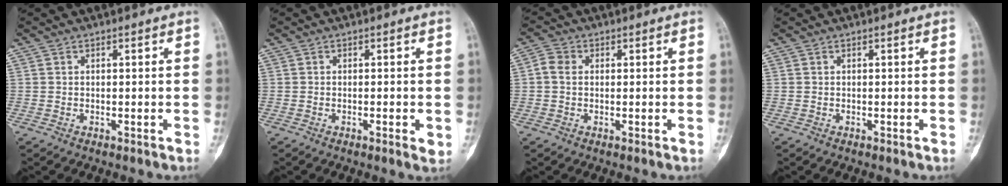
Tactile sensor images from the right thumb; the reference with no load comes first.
{"total": 2.1, "force": [-0.6, 0.6, 1.9], "torque": [-0.030, -0.004, -0.007]}
{"total": 2.7, "force": [0.0, 2.2, 1.7], "torque": [-0.031, 0.007, -0.008]}
{"total": 0.0}